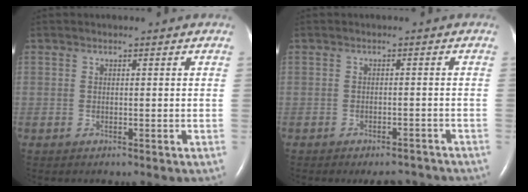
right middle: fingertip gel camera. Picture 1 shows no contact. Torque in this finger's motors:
{"motor_torque": [0.32, -0.32, 0.10, 0.03]}